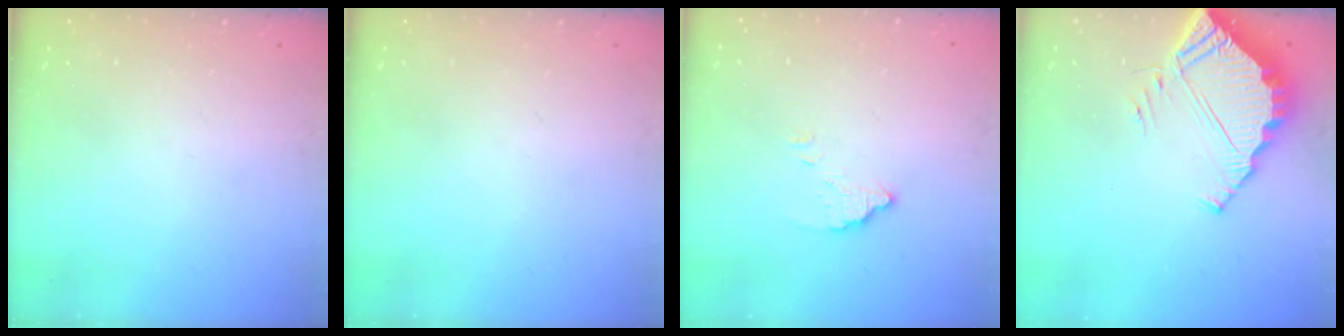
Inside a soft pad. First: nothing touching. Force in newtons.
{"total": 0.0}
{"total": 2.6, "press": 2.6, "slide": 0.0}
{"total": 6.0, "press": 6.0, "slide": 0.4}